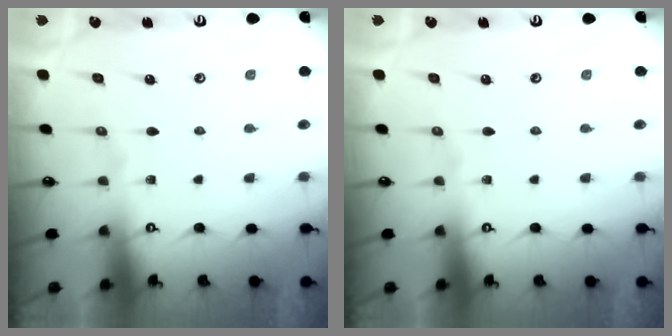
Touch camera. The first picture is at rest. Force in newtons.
{"total": 0.0}